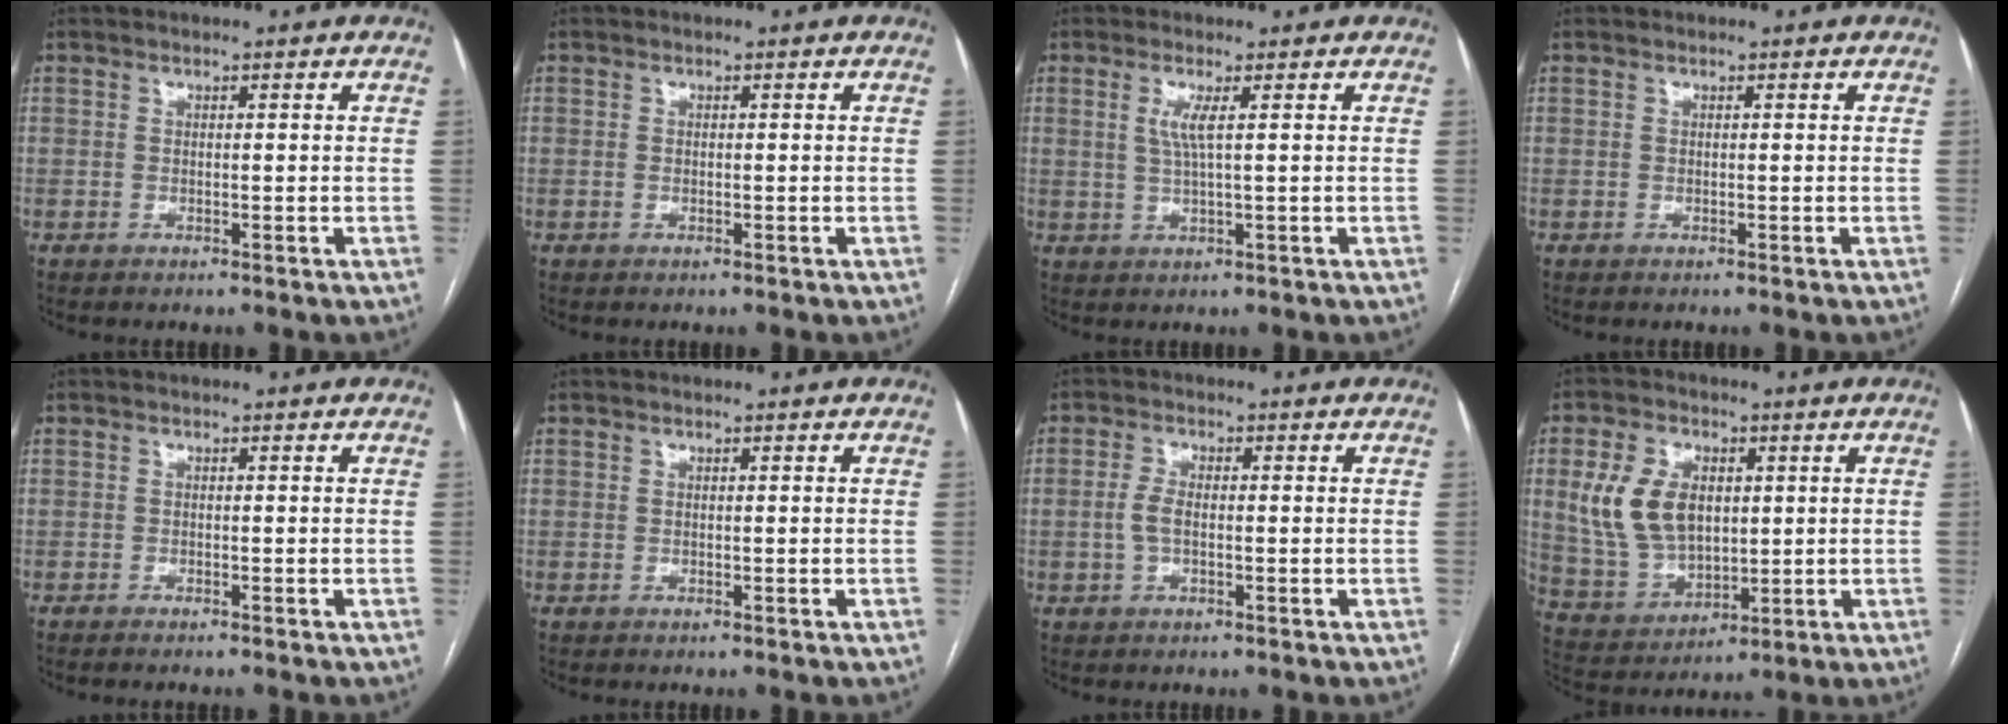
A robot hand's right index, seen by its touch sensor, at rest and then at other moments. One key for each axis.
{"total": 0.6, "fx": -0.1, "fy": 0.4, "fz": 0.4, "tx": -0.009, "ty": 0.001, "tz": -0.002}
{"total": 3.0, "fx": 0.8, "fy": -0.2, "fz": 2.8, "tx": -0.066, "ty": -0.002, "tz": 0.017}
{"total": 0.0}
{"total": 1.8, "fx": -1.6, "fy": 0.0, "fz": 0.8, "tx": -0.011, "ty": -0.001, "tz": -0.019}
{"total": 0.0}
{"total": 3.0, "fx": -0.4, "fy": 1.3, "fz": 2.7, "tx": -0.063, "ty": 0.005, "tz": -0.007}
{"total": 12.2, "fx": 2.6, "fy": 8.8, "fz": 8.1, "tx": -0.182, "ty": 0.024, "tz": 0.067}